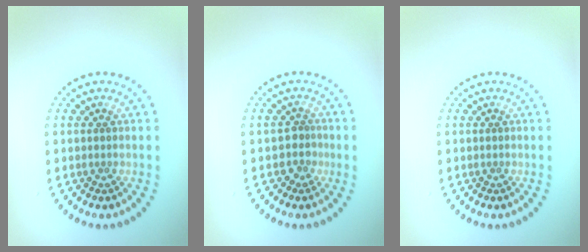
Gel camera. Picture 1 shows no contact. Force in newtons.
{"total": 1.5, "press": 1.2, "slide": 1.0}
{"total": 0.0}